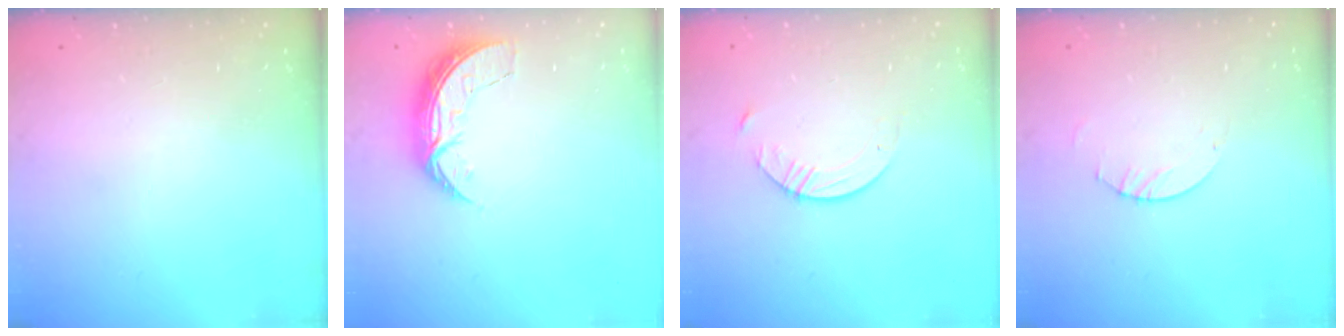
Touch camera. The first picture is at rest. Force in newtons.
{"total": 7.3, "press": 7.3, "slide": 0.7}
{"total": 5.6, "press": 5.6, "slide": 0.7}
{"total": 2.0, "press": 2.0, "slide": 0.2}